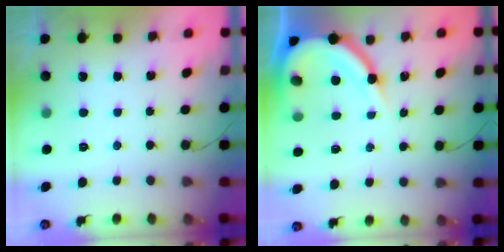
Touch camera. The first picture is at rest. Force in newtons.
{"total": 11.8, "press": 11.7, "slide": 1.3}